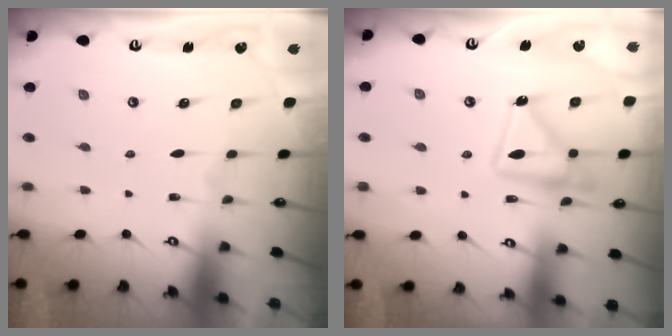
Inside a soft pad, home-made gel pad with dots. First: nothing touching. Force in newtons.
{"total": 15.8, "press": 15.7, "slide": 1.1}